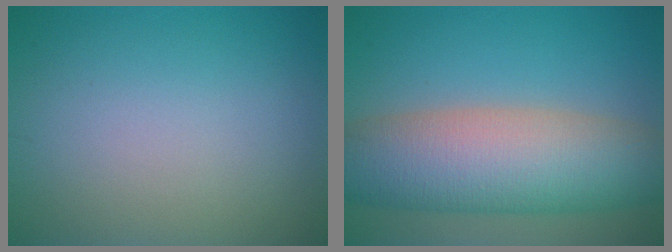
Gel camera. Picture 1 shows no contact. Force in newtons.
{"total": 10.7, "press": 10.7, "slide": 0.6}